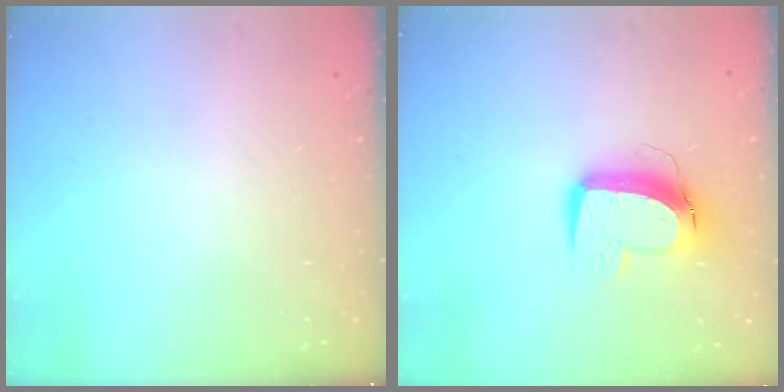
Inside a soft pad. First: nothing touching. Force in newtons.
{"total": 11.7, "press": 11.6, "slide": 1.2}